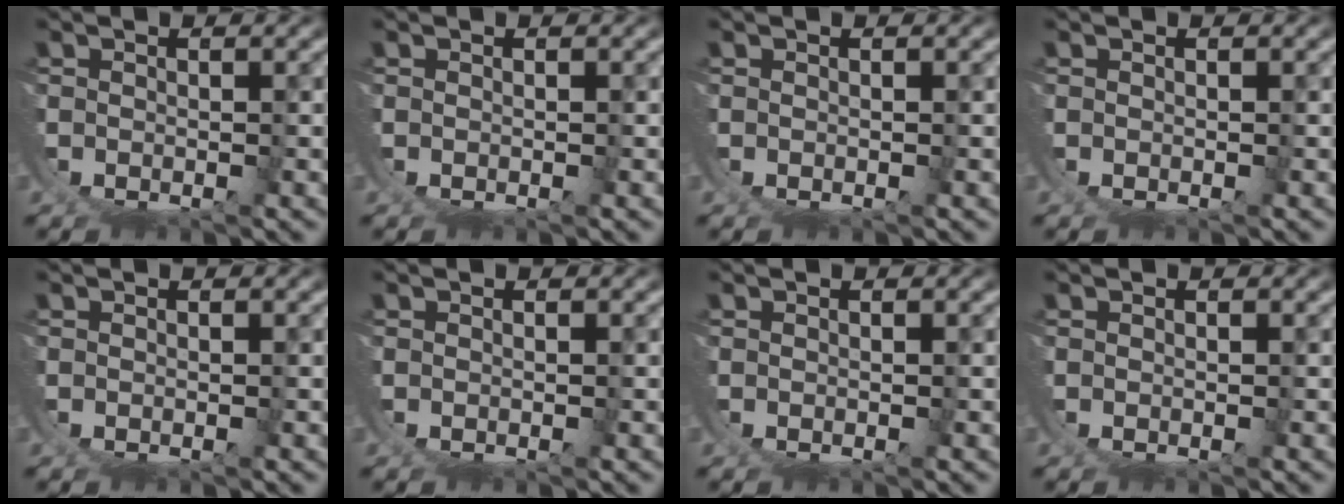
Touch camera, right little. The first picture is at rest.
{"total": 0.0}
{"total": 0.0}
{"total": 0.0}
{"total": 0.0}
{"total": 0.0}
{"total": 0.0}
{"total": 0.0}